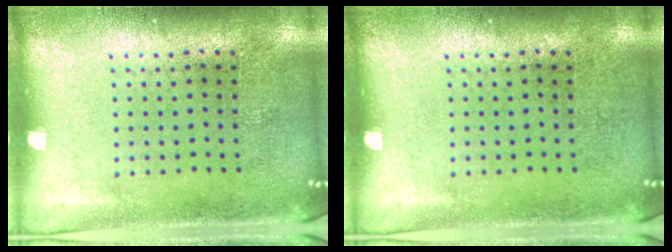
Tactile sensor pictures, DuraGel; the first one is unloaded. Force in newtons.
{"total": 0.0}